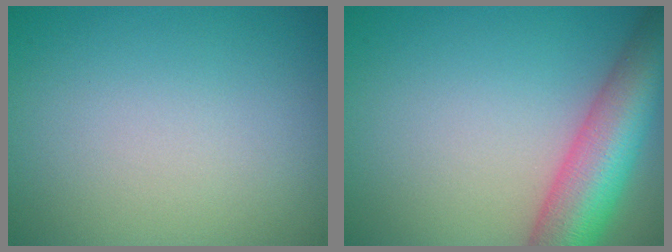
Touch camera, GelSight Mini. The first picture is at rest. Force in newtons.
{"total": 8.8, "press": 8.8, "slide": 0.4}